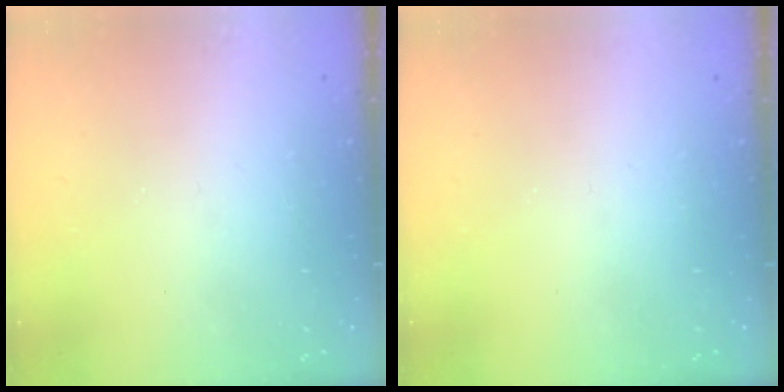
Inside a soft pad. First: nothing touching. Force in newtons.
{"total": 0.0}